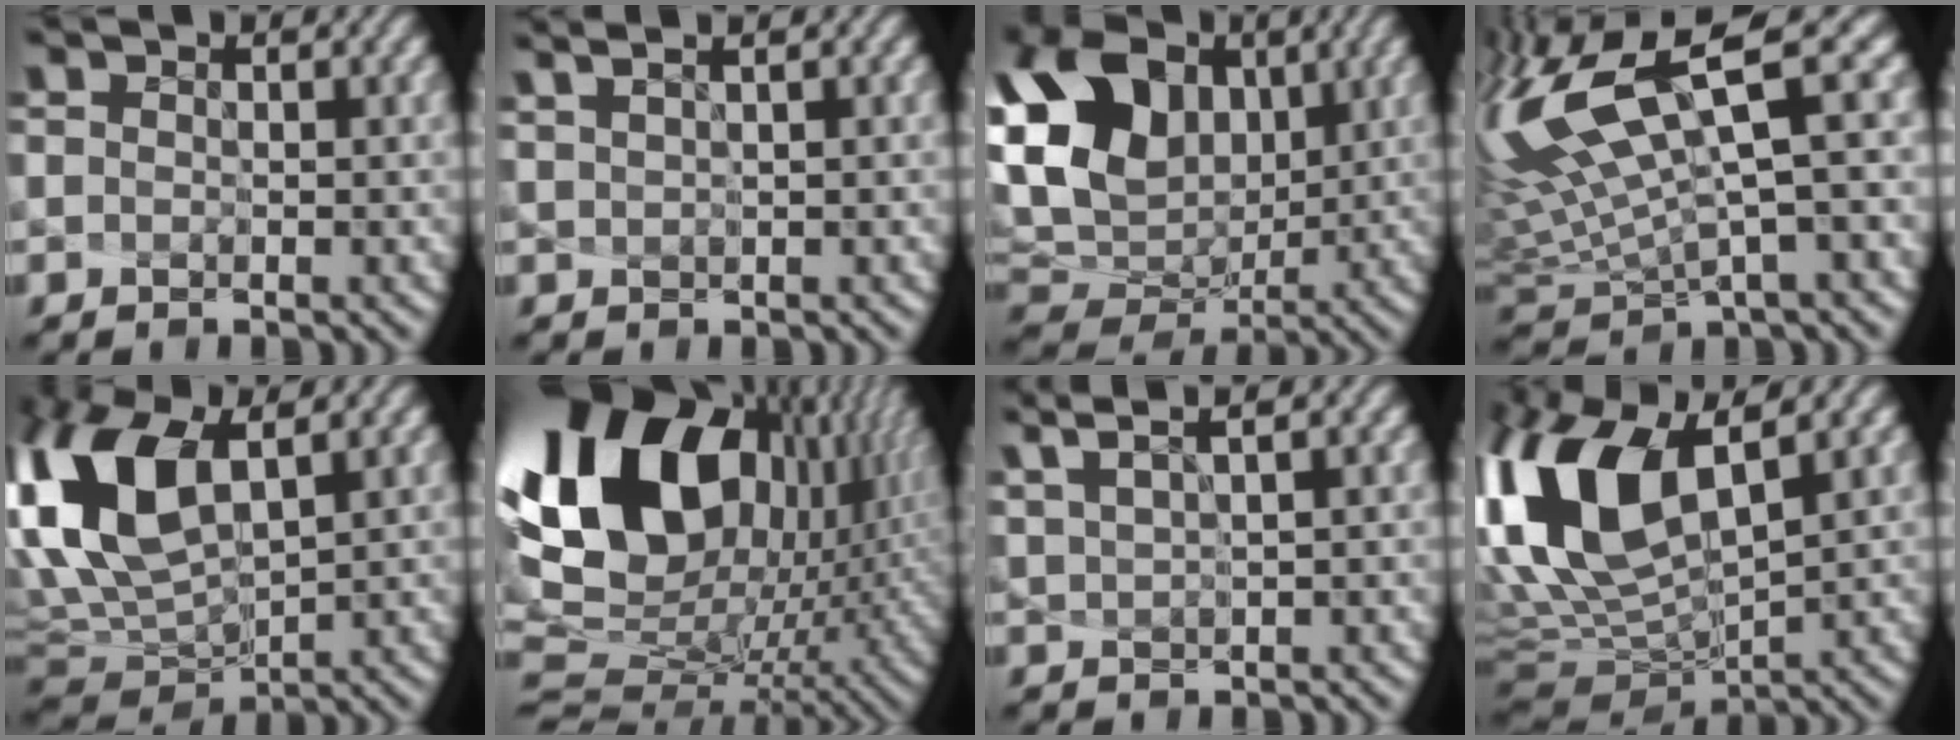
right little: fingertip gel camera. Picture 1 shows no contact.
{"total": 1.5, "force": [0.3, -1.3, -0.8], "torque": [-0.005, -0.018, 0.042]}
{"total": 14.0, "force": [3.3, 10.4, 8.7], "torque": [-0.201, 0.001, 0.093]}
{"total": 9.6, "force": [4.0, 1.3, 8.7], "torque": [-0.214, -0.007, 0.110]}
{"total": 11.3, "force": [3.0, 5.9, 9.1], "torque": [-0.241, -0.005, 0.083]}
{"total": 18.3, "force": [4.7, 11.0, 13.9], "torque": [-0.270, -0.023, 0.132]}
{"total": 2.2, "force": [1.8, -1.1, 0.5], "torque": [-0.032, 0.001, 0.054]}
{"total": 11.4, "force": [3.7, 5.0, 9.5], "torque": [-0.248, -0.005, 0.101]}